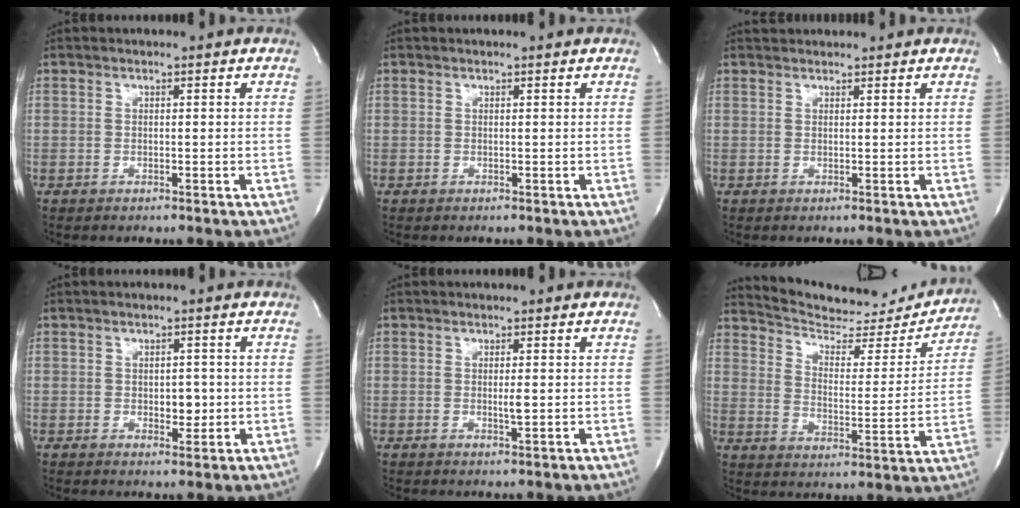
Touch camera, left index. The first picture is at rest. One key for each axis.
{"total": 0.8, "fx": 0.8, "fy": -0.1, "fz": 0.3, "tx": -0.006, "ty": 0.000, "tz": 0.009}
{"total": 2.5, "fx": 2.4, "fy": 0.5, "fz": 0.2, "tx": -0.005, "ty": 0.027, "tz": 0.039}
{"total": 2.6, "fx": -0.3, "fy": 1.5, "fz": 2.0, "tx": -0.023, "ty": -0.002, "tz": 0.000}
{"total": 1.2, "fx": -0.1, "fy": 0.0, "fz": 1.2, "tx": -0.025, "ty": -0.005, "tz": -0.002}
{"total": 18.0, "fx": 17.3, "fy": 3.4, "fz": 3.4, "tx": -0.042, "ty": -0.041, "tz": 0.234}